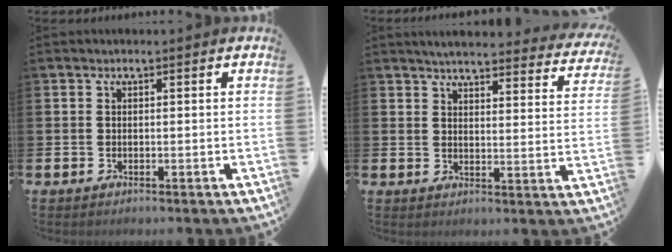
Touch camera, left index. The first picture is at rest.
{"total": 4.5, "force": [4.2, 0.5, 1.3], "torque": [-0.033, -0.032, 0.069]}